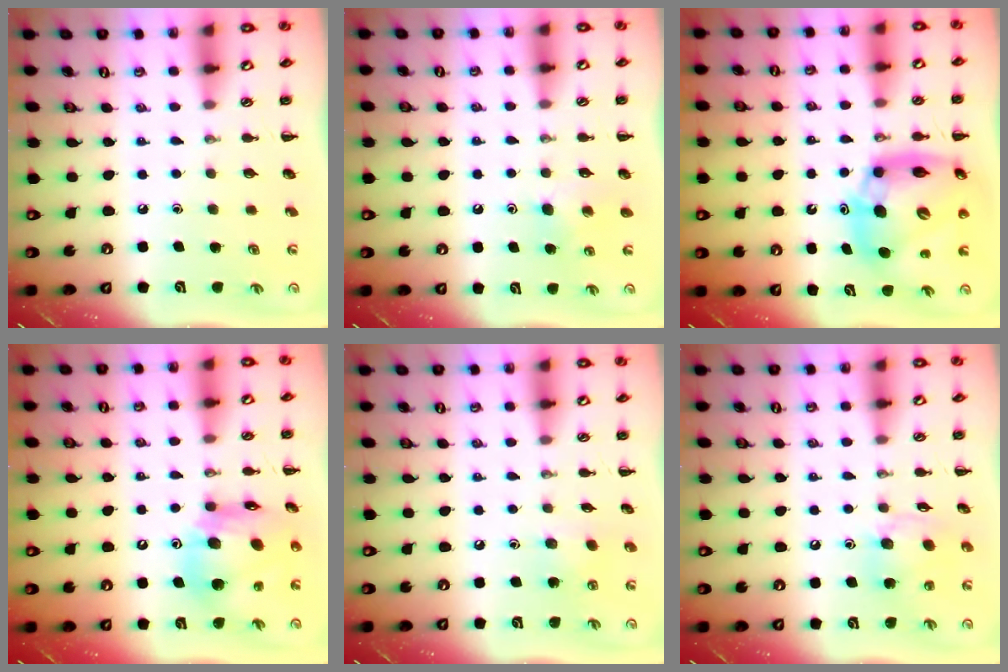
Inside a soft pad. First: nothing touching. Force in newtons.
{"total": 4.9, "press": 4.7, "slide": 1.4}
{"total": 15.5, "press": 14.8, "slide": 4.5}
{"total": 15.1, "press": 14.7, "slide": 3.6}
{"total": 5.0, "press": 4.9, "slide": 1.0}
{"total": 11.5, "press": 11.2, "slide": 2.4}